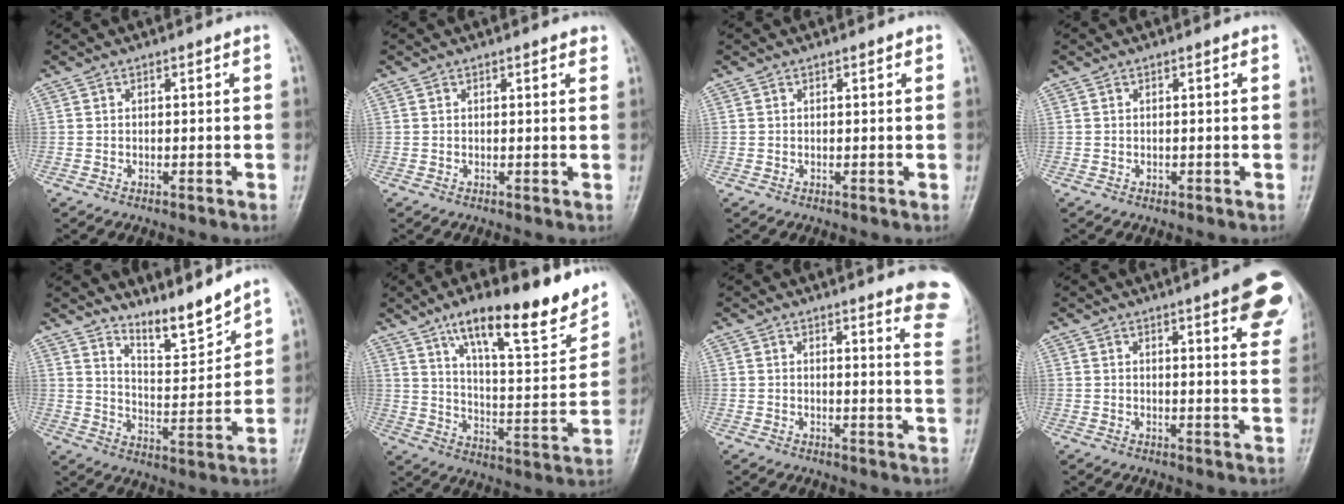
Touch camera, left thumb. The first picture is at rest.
{"total": 1.7, "force": [1.2, 0.6, 1.1], "torque": [-0.008, -0.002, 0.011]}
{"total": 0.8, "force": [0.5, 0.3, 0.6], "torque": [-0.009, 0.000, 0.004]}
{"total": 0.6, "force": [0.0, 0.4, 0.4], "torque": [0.000, 0.001, -0.001]}
{"total": 8.4, "force": [7.7, 0.9, 3.3], "torque": [-0.045, -0.070, 0.140]}
{"total": 22.2, "force": [14.5, 5.8, 15.7], "torque": [-0.198, -0.062, 0.229]}
{"total": 11.5, "force": [9.6, 1.2, 6.2], "torque": [-0.043, -0.069, 0.087]}
{"total": 12.7, "force": [7.2, 2.7, 10.0], "torque": [-0.096, -0.025, 0.075]}